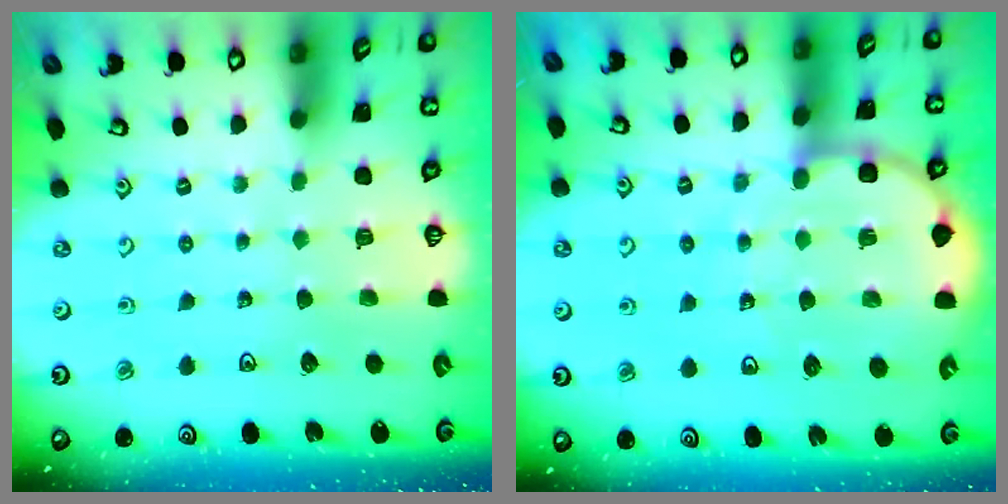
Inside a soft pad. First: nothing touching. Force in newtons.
{"total": 9.0, "press": 8.7, "slide": 2.1}